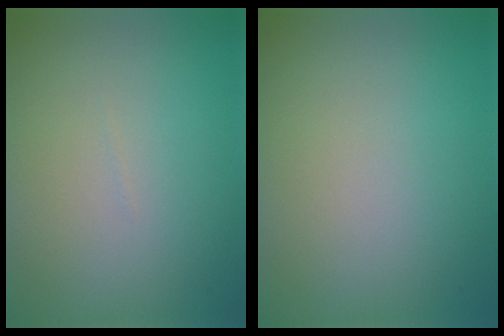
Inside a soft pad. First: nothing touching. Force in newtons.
{"total": 0.0}